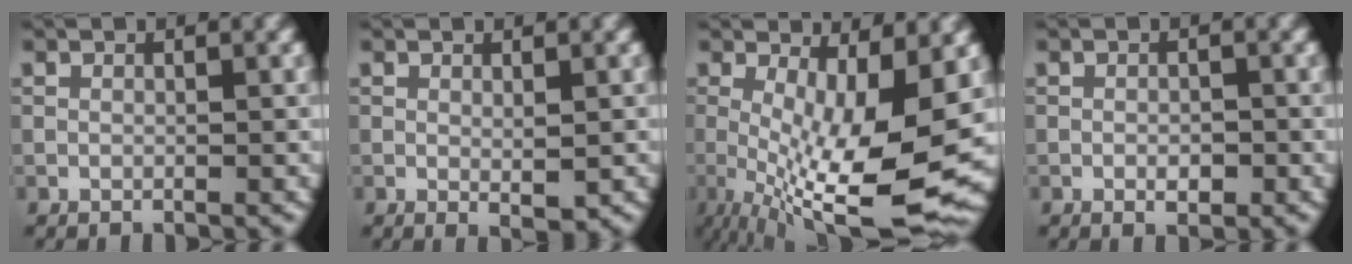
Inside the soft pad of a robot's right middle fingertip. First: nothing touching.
{"total": 1.4, "force": [0.1, 0.3, 1.3], "torque": [-0.018, -0.006, 0.003]}
{"total": 12.8, "force": [-1.7, 3.8, 12.2], "torque": [-0.193, -0.026, -0.016]}
{"total": 1.4, "force": [-0.5, 0.7, 1.2], "torque": [-0.017, 0.000, -0.008]}